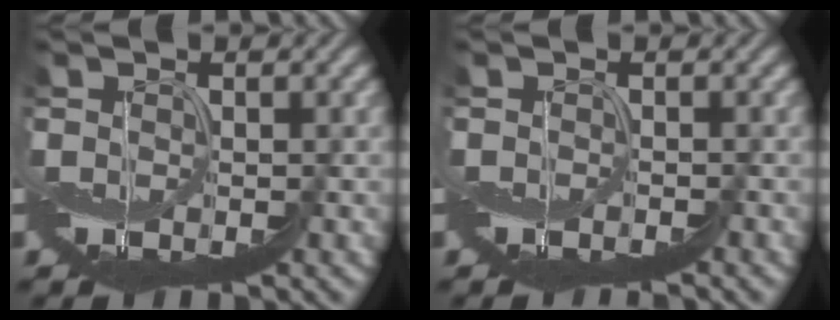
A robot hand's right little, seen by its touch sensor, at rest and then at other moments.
{"total": 1.5, "force": [-1.5, -0.1, 0.2], "torque": [0.002, 0.007, -0.026]}